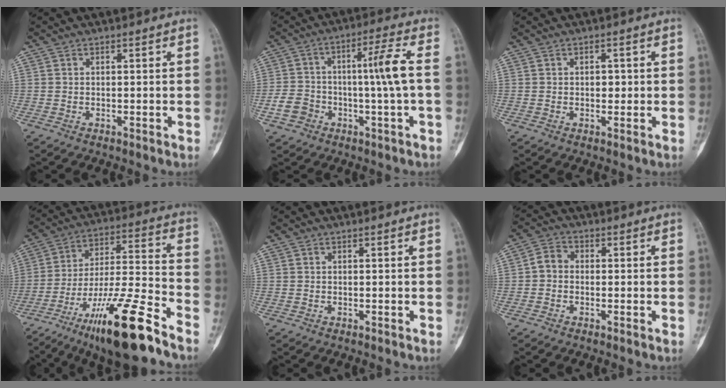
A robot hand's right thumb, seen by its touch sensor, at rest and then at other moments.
{"total": 10.3, "force": [-1.6, 2.9, 9.8], "torque": [-0.192, 0.044, -0.021]}
{"total": 1.7, "force": [0.2, 1.3, 1.2], "torque": [-0.009, 0.002, 0.002]}
{"total": 21.0, "force": [-13.5, 3.3, 15.7], "torque": [-0.290, 0.059, -0.230]}
{"total": 0.0}
{"total": 3.3, "force": [-0.5, 2.7, 1.9], "torque": [-0.024, 0.011, -0.022]}